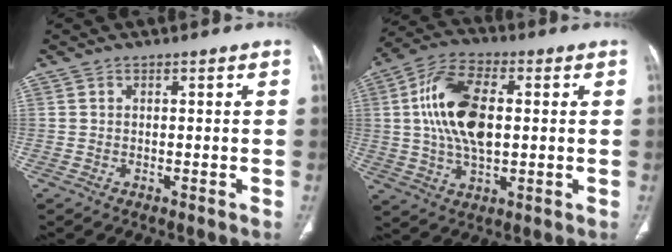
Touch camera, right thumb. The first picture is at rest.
{"total": 15.2, "force": [1.7, 8.0, 12.8], "torque": [-0.248, 0.012, 0.031]}